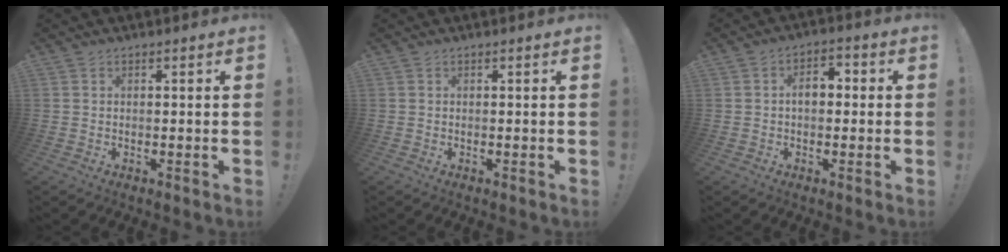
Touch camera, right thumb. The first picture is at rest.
{"total": 0.0}
{"total": 5.9, "force": [0.0, 3.8, 4.5], "torque": [-0.064, 0.012, -0.004]}